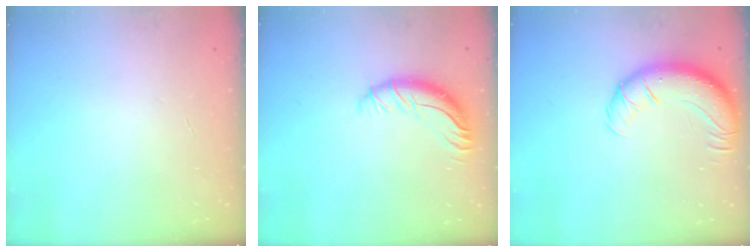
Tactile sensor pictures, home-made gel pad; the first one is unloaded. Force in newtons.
{"total": 10.9, "press": 10.6, "slide": 2.6}
{"total": 13.4, "press": 13.0, "slide": 3.2}